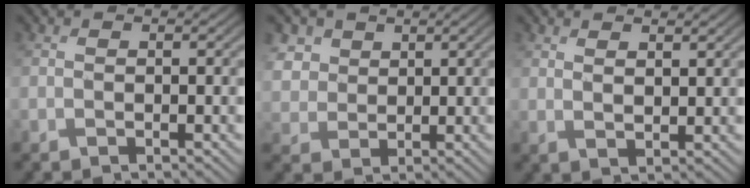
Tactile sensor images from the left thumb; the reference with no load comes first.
{"total": 4.4, "force": [2.1, 3.8, 0.9], "torque": [-0.062, 0.004, 0.042]}
{"total": 2.2, "force": [1.8, 0.5, 1.3], "torque": [-0.022, -0.001, 0.035]}